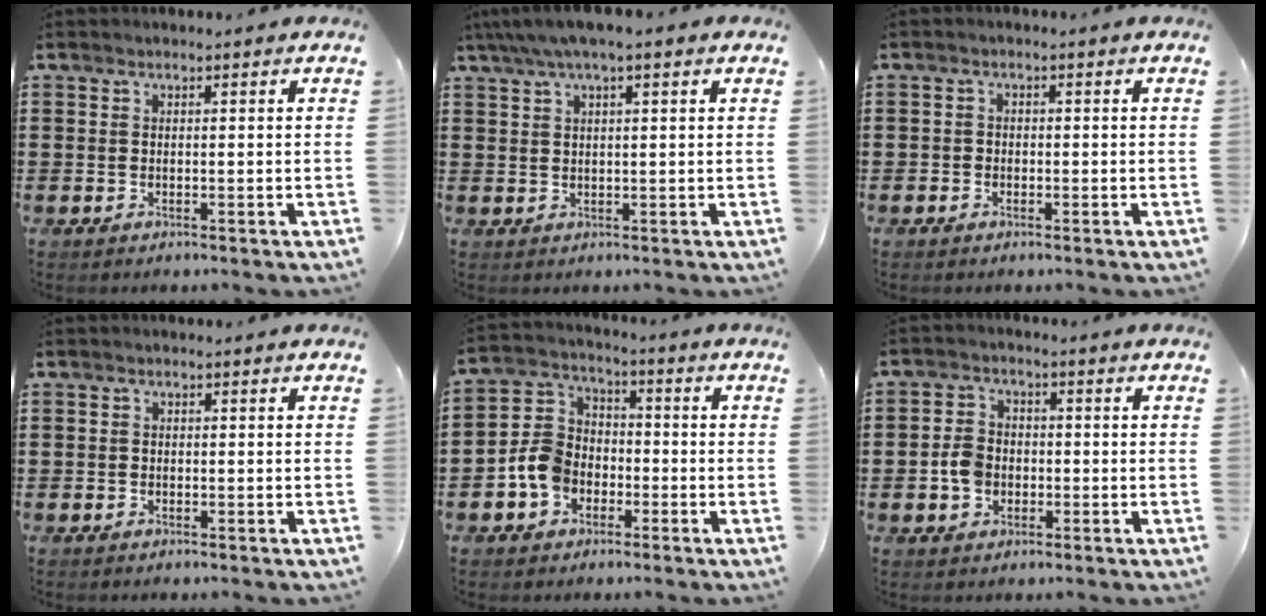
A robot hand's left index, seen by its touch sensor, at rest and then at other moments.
{"total": 3.1, "force": [1.7, 0.5, 2.6], "torque": [-0.052, 0.006, 0.029]}
{"total": 1.0, "force": [-0.7, 0.8, 0.2], "torque": [-0.006, 0.002, -0.016]}
{"total": 0.6, "force": [-0.5, 0.4, 0.2], "torque": [-0.005, 0.000, -0.010]}
{"total": 7.1, "force": [-2.8, 5.7, 3.3], "torque": [-0.099, 0.012, -0.061]}
{"total": 4.4, "force": [-1.0, 3.4, 2.5], "torque": [-0.066, 0.003, -0.022]}